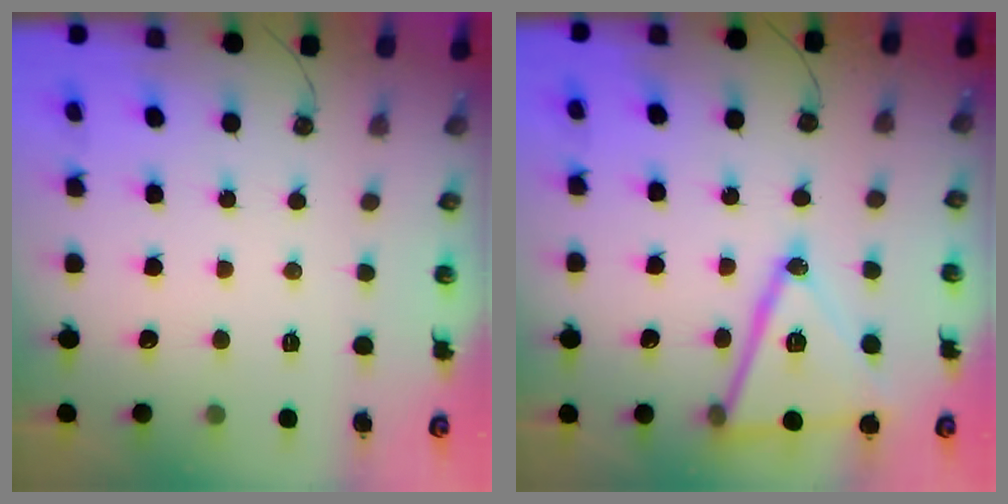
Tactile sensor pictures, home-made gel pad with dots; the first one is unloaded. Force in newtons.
{"total": 18.7, "press": 18.4, "slide": 3.5}